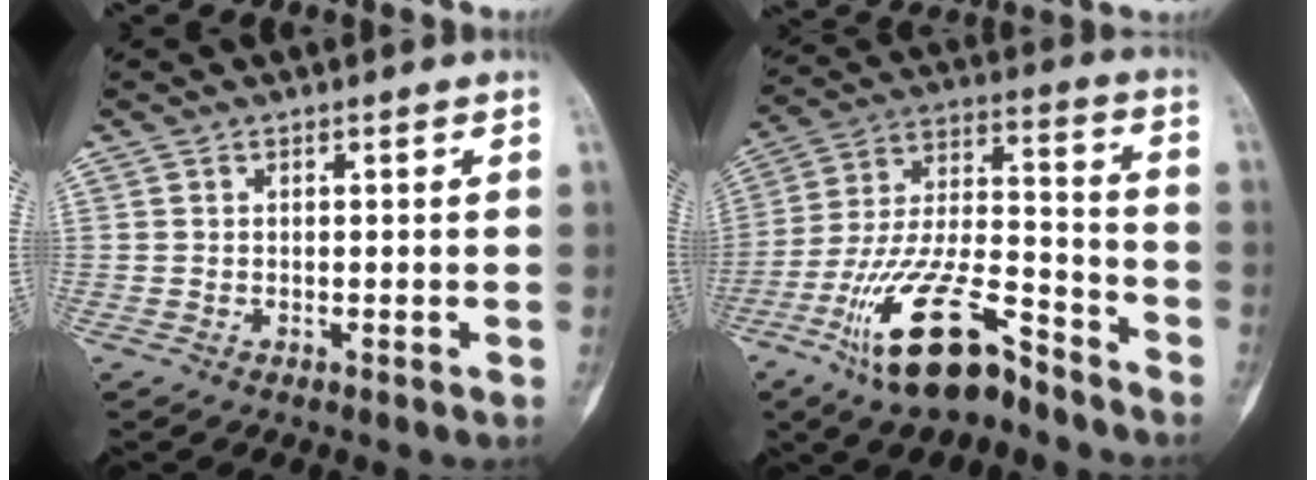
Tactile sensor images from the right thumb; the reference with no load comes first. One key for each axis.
{"total": 19.1, "fx": -12.2, "fy": 6.7, "fz": 13.1, "tx": -0.245, "ty": 0.074, "tz": -0.222}